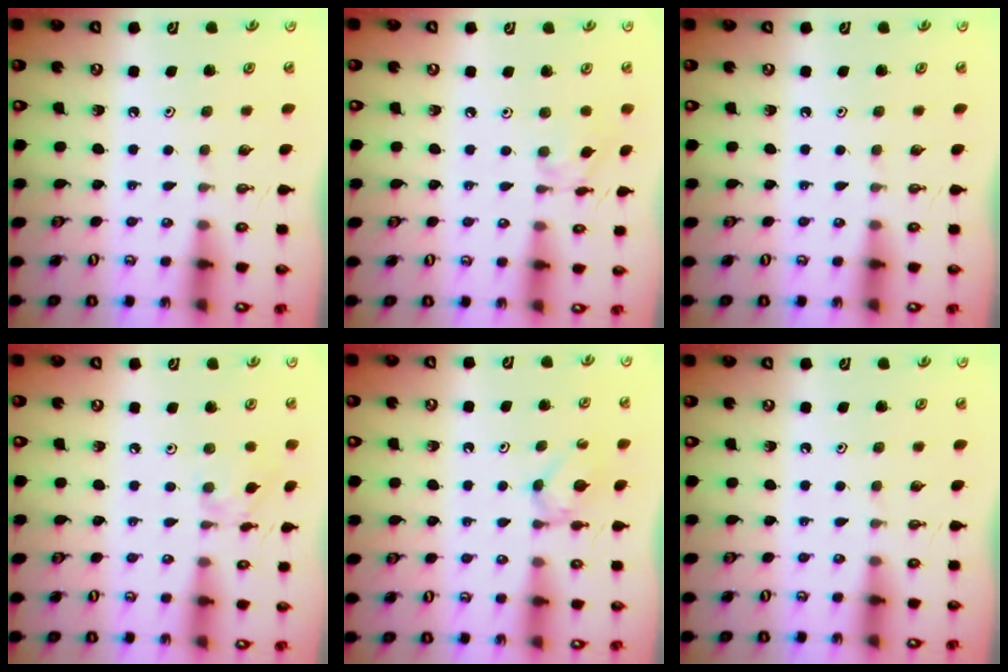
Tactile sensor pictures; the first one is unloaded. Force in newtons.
{"total": 5.2, "press": 5.2, "slide": 0.3}
{"total": 0.0}
{"total": 3.6, "press": 3.6, "slide": 0.4}
{"total": 3.0, "press": 2.9, "slide": 0.5}
{"total": 0.0}